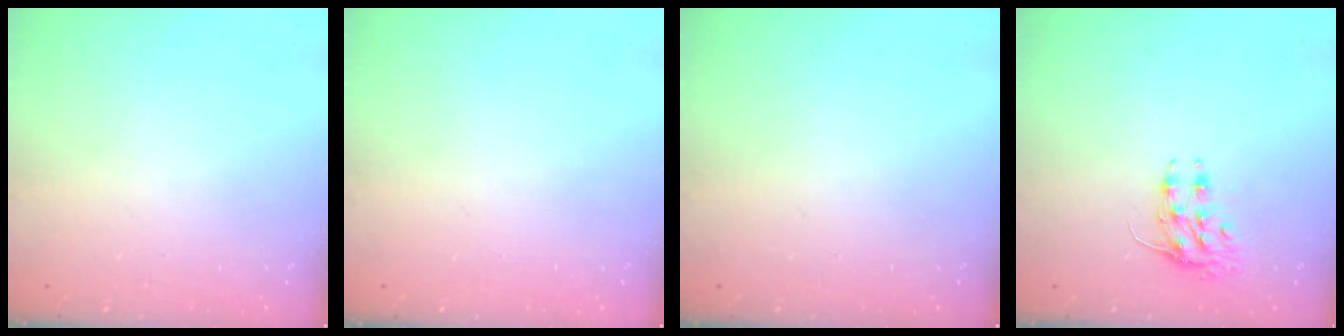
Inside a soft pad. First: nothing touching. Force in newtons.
{"total": 0.0}
{"total": 0.0}
{"total": 8.4, "press": 8.3, "slide": 1.0}